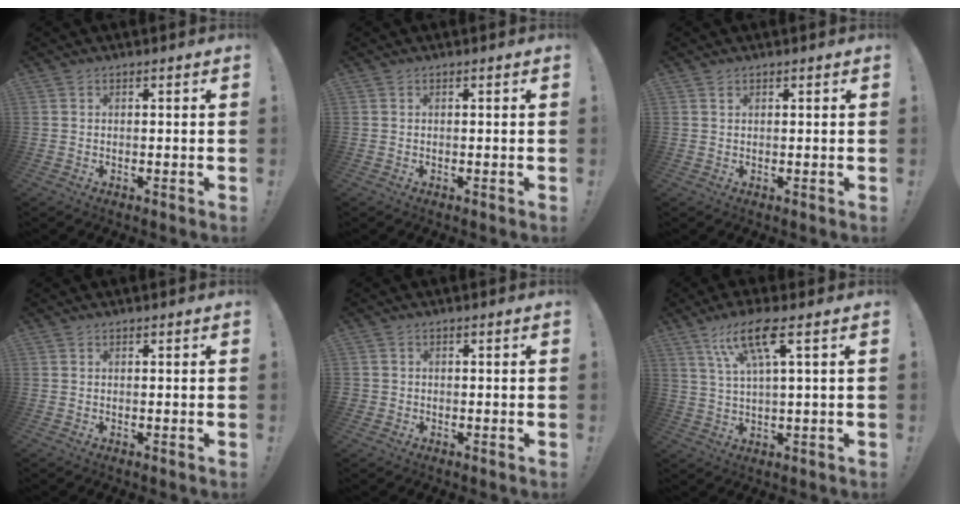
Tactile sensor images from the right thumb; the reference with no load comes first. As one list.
[{"total": 0.0}, {"total": 1.3, "force": [1.1, 0.6, 0.5], "torque": [0.006, -0.006, 0.017]}, {"total": 0.0}, {"total": 1.3, "force": [-0.3, 1.2, 0.2], "torque": [-0.003, 0.003, -0.006]}, {"total": 10.5, "force": [4.7, 1.4, 9.3], "torque": [-0.182, 0.000, 0.080]}]